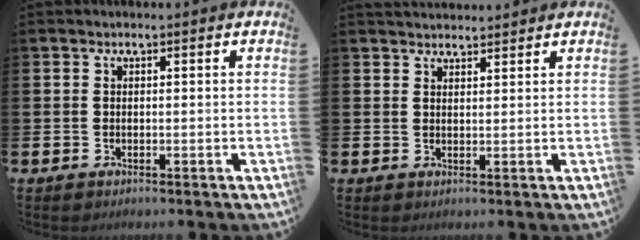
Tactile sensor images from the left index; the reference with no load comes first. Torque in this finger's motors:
{"motor_torque": [0.48, -1.18, -0.04, 0.03]}